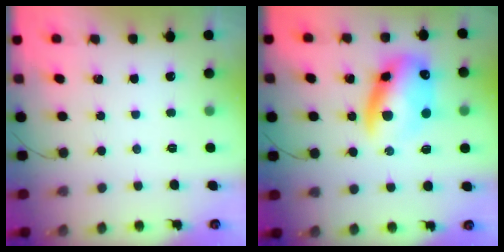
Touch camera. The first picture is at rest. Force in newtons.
{"total": 13.1, "press": 12.8, "slide": 2.8}